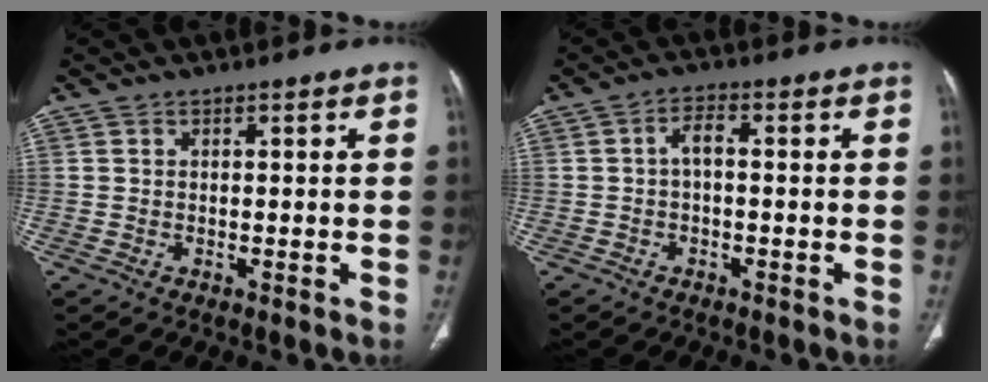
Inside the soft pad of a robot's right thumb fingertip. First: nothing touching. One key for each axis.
{"total": 2.7, "fx": -0.2, "fy": 1.4, "fz": 2.4, "tx": -0.040, "ty": 0.013, "tz": -0.009}